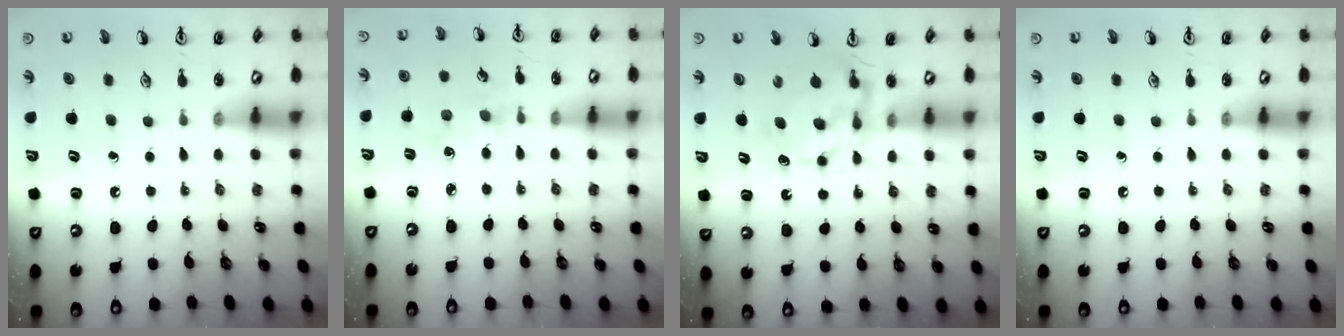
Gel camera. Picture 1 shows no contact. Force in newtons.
{"total": 2.8, "press": 2.8, "slide": 0.4}
{"total": 7.7, "press": 7.6, "slide": 0.7}
{"total": 0.0}